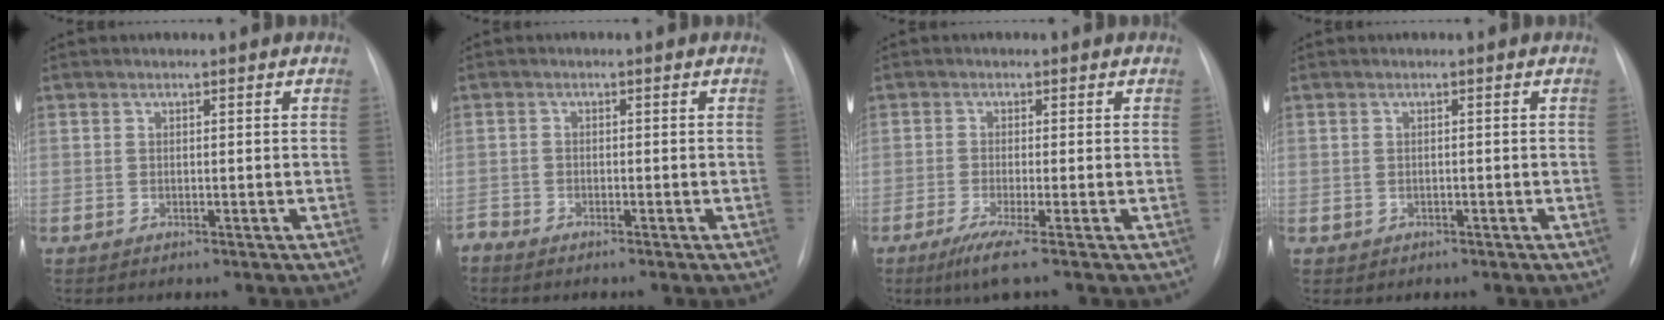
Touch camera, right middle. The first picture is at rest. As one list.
[{"total": 1.6, "force": [-1.6, 0.0, 0.1], "torque": [-0.002, -0.006, -0.029]}, {"total": 4.0, "force": [-2.4, -0.8, 3.1], "torque": [-0.064, -0.016, -0.053]}, {"total": 0.8, "force": [-0.3, 0.8, 0.2], "torque": [-0.004, 0.002, -0.001]}]